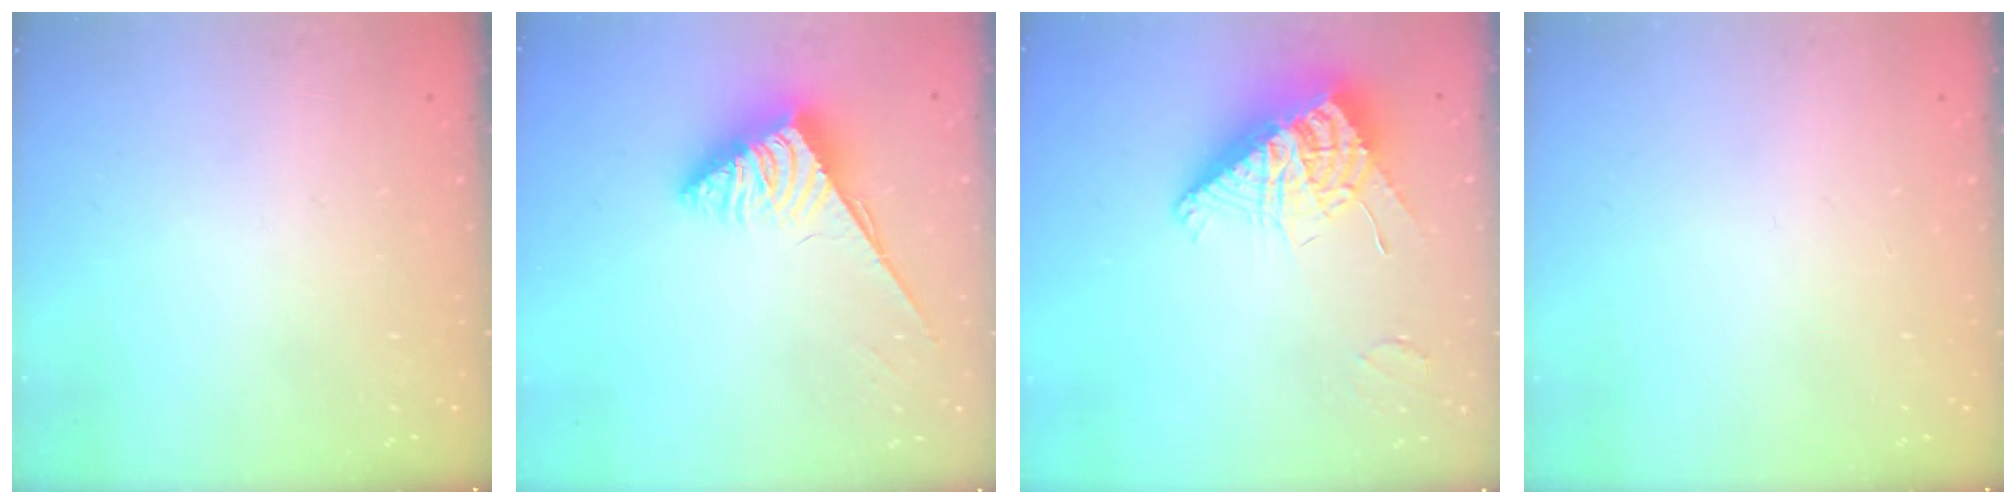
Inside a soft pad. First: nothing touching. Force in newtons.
{"total": 3.8, "press": 3.7, "slide": 0.6}
{"total": 11.6, "press": 11.5, "slide": 1.5}
{"total": 0.0}